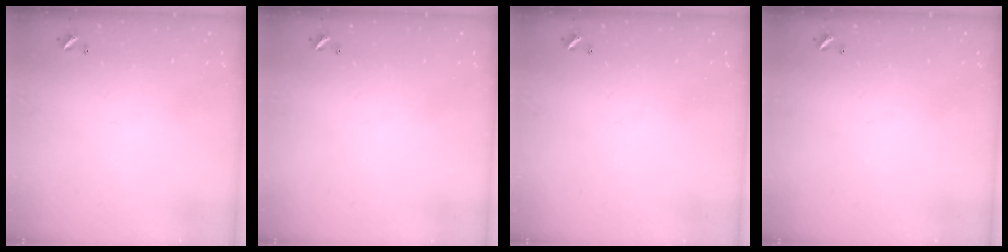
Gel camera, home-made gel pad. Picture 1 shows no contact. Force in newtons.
{"total": 0.0}
{"total": 0.0}
{"total": 0.0}